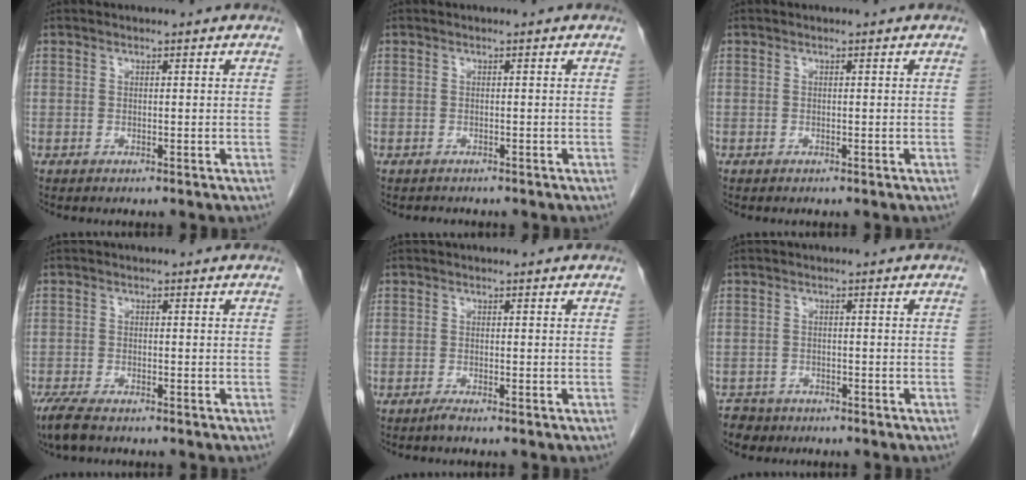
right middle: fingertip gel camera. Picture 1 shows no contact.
{"total": 1.0, "force": [-0.9, 0.3, 0.1], "torque": [-0.010, -0.003, -0.014]}
{"total": 0.0}
{"total": 5.3, "force": [-4.1, 1.4, 3.0], "torque": [-0.062, -0.014, -0.071]}
{"total": 0.9, "force": [-0.7, -0.2, 0.4], "torque": [-0.010, -0.001, -0.014]}
{"total": 3.1, "force": [-2.5, 1.9, -0.2], "torque": [-0.001, 0.005, -0.042]}